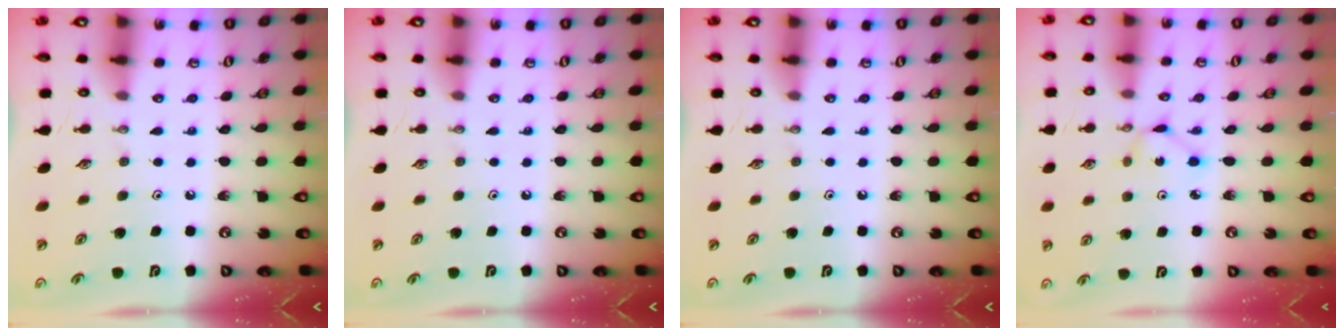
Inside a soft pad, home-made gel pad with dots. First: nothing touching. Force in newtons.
{"total": 0.0}
{"total": 0.0}
{"total": 1.6, "press": 1.6, "slide": 0.2}